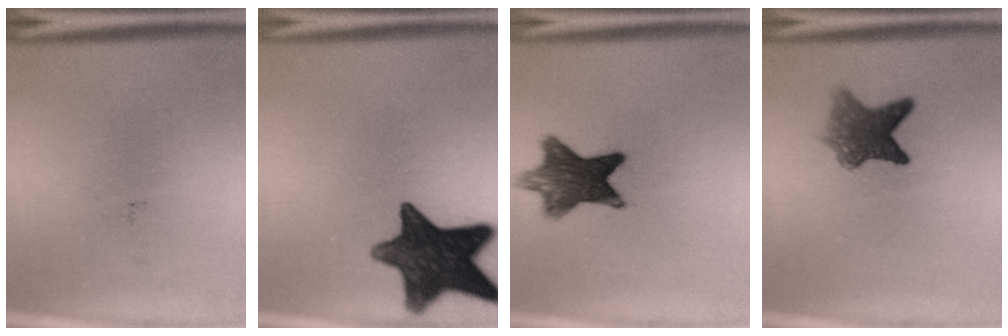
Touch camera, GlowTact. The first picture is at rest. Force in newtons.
{"total": 14.5}
{"total": 10.0}
{"total": 6.1}